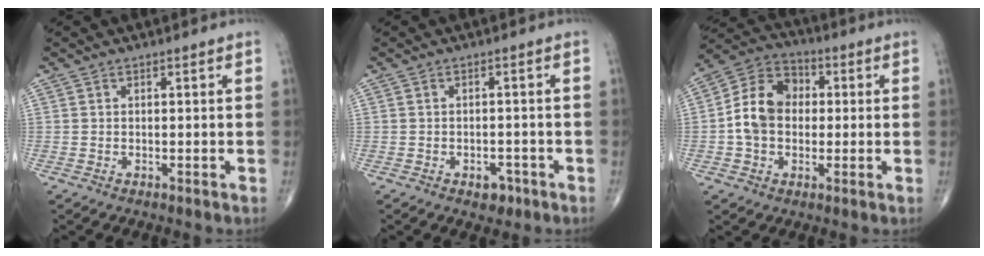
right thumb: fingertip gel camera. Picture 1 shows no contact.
{"total": 3.0, "force": [-1.7, 1.9, 1.6], "torque": [-0.008, 0.006, -0.019]}
{"total": 11.4, "force": [0.0, 8.9, 7.3], "torque": [-0.119, 0.033, -0.011]}